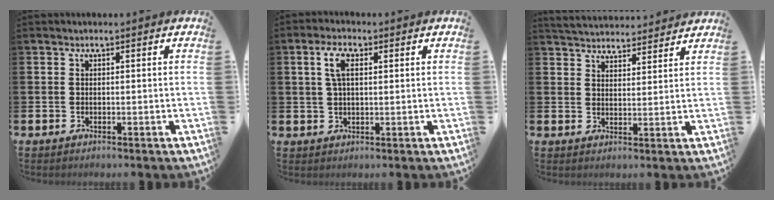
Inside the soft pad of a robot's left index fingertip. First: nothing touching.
{"total": 4.4, "force": [2.1, 1.9, 3.4], "torque": [-0.063, 0.006, 0.033]}
{"total": 4.7, "force": [4.6, 0.8, 0.0], "torque": [-0.011, -0.028, 0.083]}